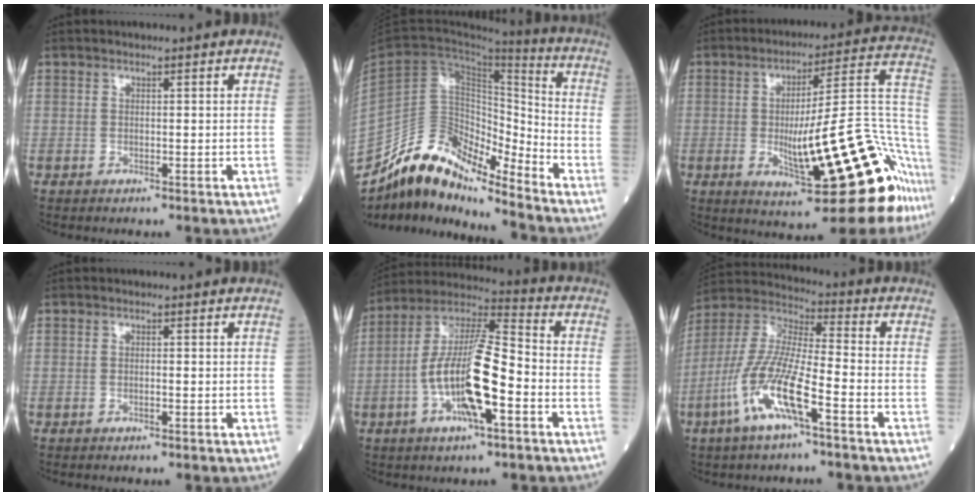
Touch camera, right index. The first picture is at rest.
{"total": 12.9, "force": [-11.6, 3.4, 4.5], "torque": [-0.079, 0.066, -0.210]}
{"total": 22.8, "force": [-8.5, 1.7, 21.1], "torque": [-0.211, 0.004, -0.117]}
{"total": 0.5, "force": [-0.3, 0.0, 0.4], "torque": [-0.013, 0.000, -0.005]}
{"total": 14.4, "force": [-3.9, 2.9, 13.5], "torque": [-0.265, 0.008, -0.074]}
{"total": 13.2, "force": [-5.9, 1.8, 11.7], "torque": [-0.258, -0.006, -0.118]}